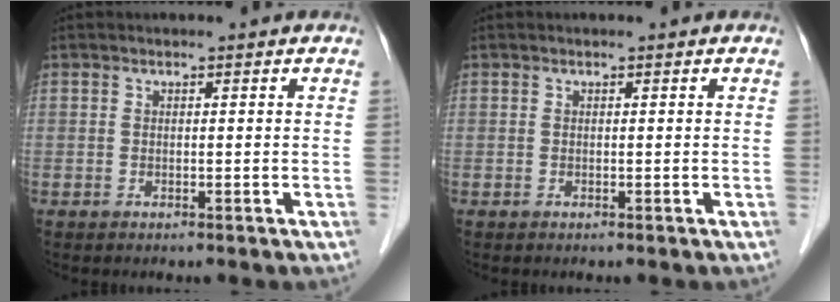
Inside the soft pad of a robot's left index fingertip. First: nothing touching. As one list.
[{"total": 0.0}]